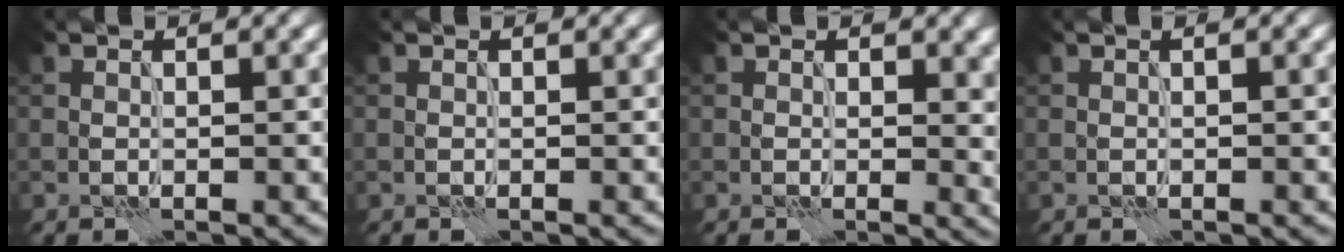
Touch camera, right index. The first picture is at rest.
{"total": 0.0}
{"total": 3.8, "force": [1.1, 2.2, 2.9], "torque": [-0.019, -0.003, 0.021]}
{"total": 0.6, "force": [0.1, 0.2, 0.6], "torque": [-0.006, -0.001, 0.001]}